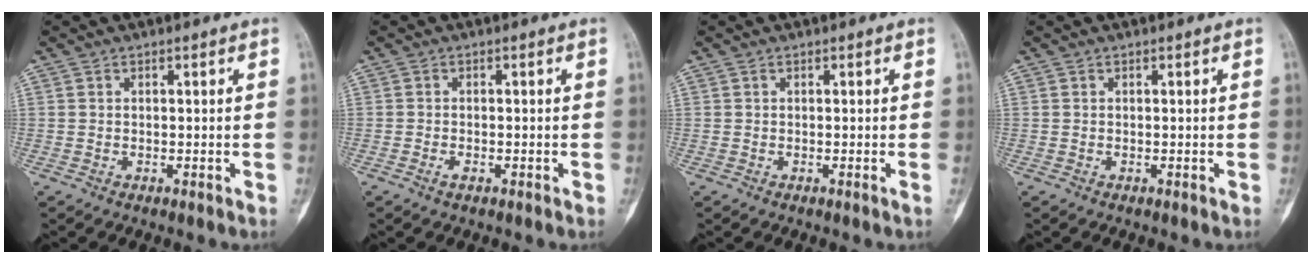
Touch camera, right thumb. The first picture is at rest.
{"total": 1.2, "force": [-0.7, 0.6, 0.8], "torque": [-0.019, 0.002, -0.012]}
{"total": 1.4, "force": [0.1, -0.1, -1.4], "torque": [0.023, 0.003, 0.000]}
{"total": 0.0}